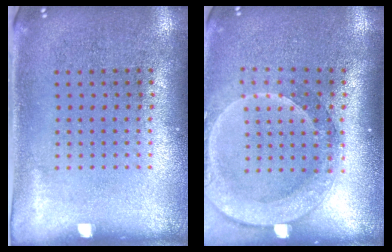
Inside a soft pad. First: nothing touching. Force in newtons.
{"total": 2.3, "press": 1.8, "slide": 1.4}